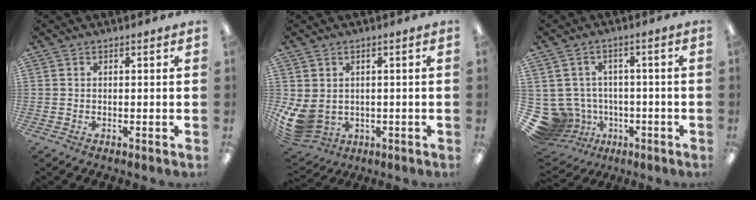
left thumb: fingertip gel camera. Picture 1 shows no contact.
{"total": 7.7, "force": [0.1, 6.3, 4.4], "torque": [-0.111, -0.012, 0.005]}
{"total": 10.6, "force": [-2.9, 9.6, 3.5], "torque": [-0.115, 0.008, -0.042]}